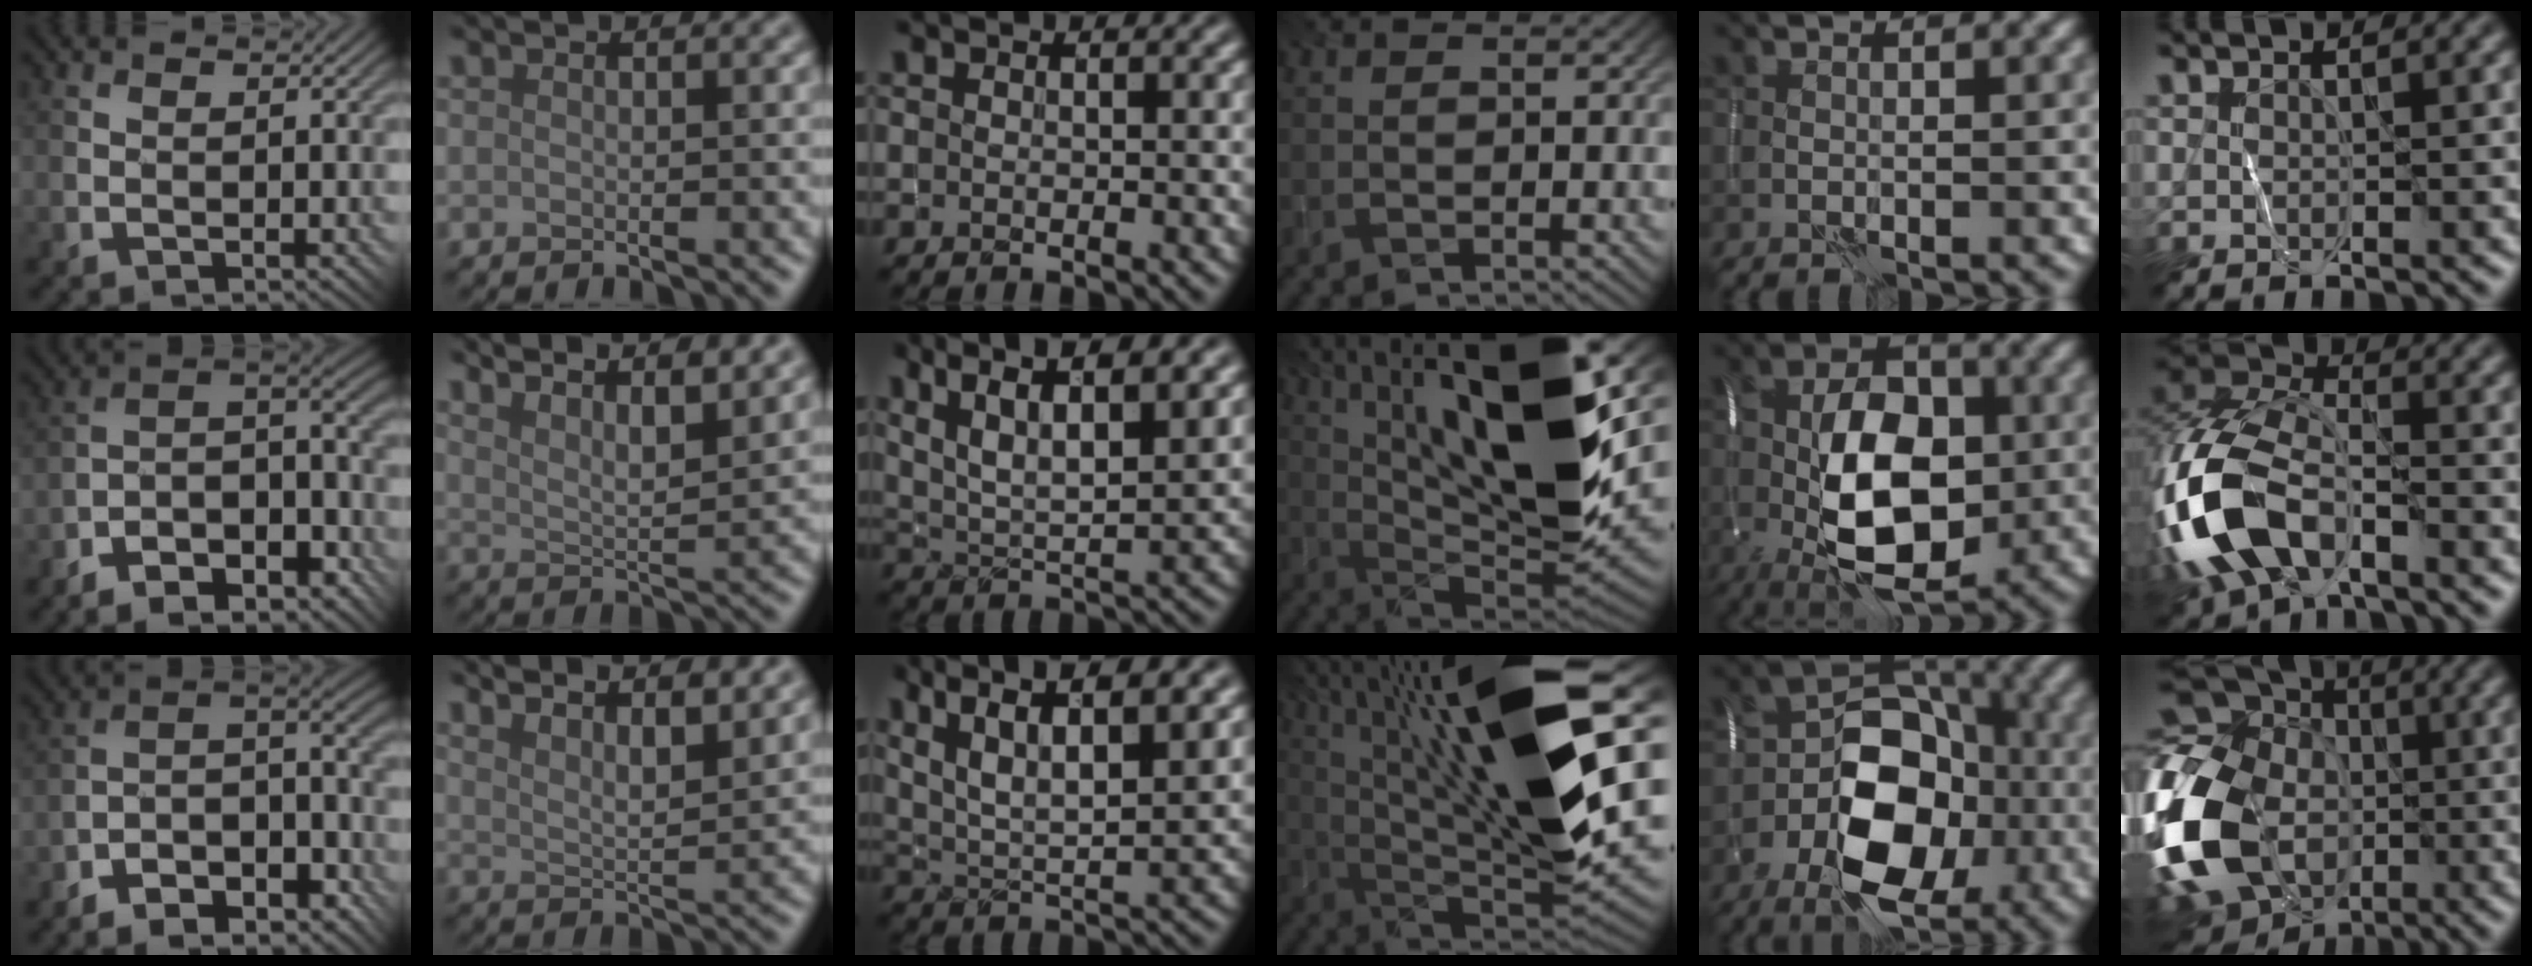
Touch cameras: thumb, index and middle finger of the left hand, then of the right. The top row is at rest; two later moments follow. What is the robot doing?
{"motion": "wrap", "object": "yarn"}